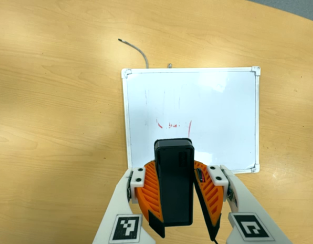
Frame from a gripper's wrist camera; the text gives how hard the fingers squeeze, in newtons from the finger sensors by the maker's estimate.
{"total": 10.2, "left": 10.4, "right": 10.0}